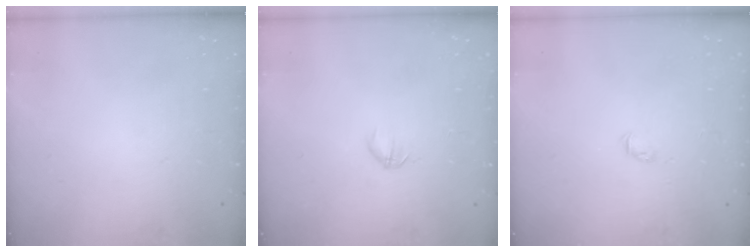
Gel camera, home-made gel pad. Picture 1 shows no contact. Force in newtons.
{"total": 2.8, "press": 2.7, "slide": 0.9}
{"total": 3.0, "press": 2.9, "slide": 0.6}